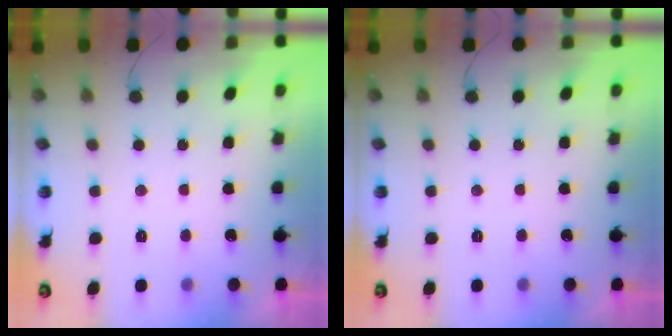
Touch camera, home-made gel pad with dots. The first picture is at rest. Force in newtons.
{"total": 0.0}